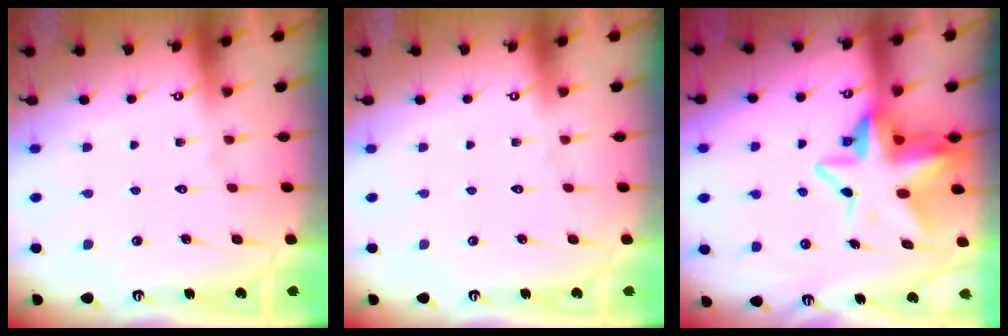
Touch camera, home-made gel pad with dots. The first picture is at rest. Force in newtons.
{"total": 0.0}
{"total": 11.4, "press": 11.3, "slide": 1.6}